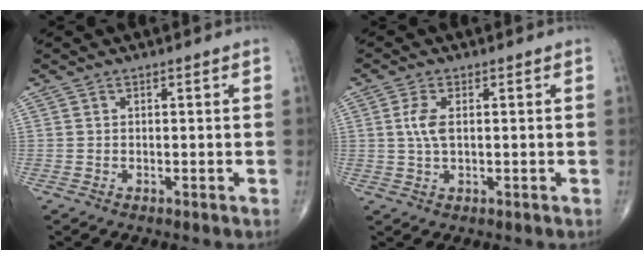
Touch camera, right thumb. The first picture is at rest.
{"total": 3.9, "force": [0.6, 1.7, 3.5], "torque": [-0.082, 0.001, 0.013]}